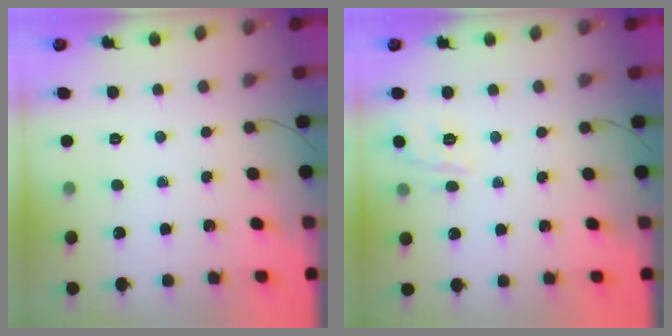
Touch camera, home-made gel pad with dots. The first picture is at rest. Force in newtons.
{"total": 7.5, "press": 7.4, "slide": 1.0}